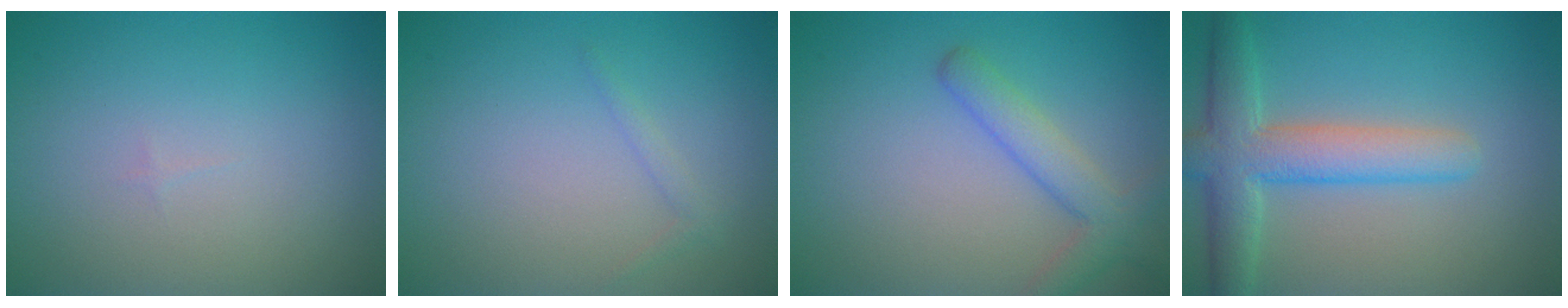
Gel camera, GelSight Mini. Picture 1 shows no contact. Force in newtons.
{"total": 0.8, "press": 0.8, "slide": 0.1}
{"total": 3.5, "press": 3.5, "slide": 0.2}
{"total": 5.8, "press": 5.8, "slide": 0.2}